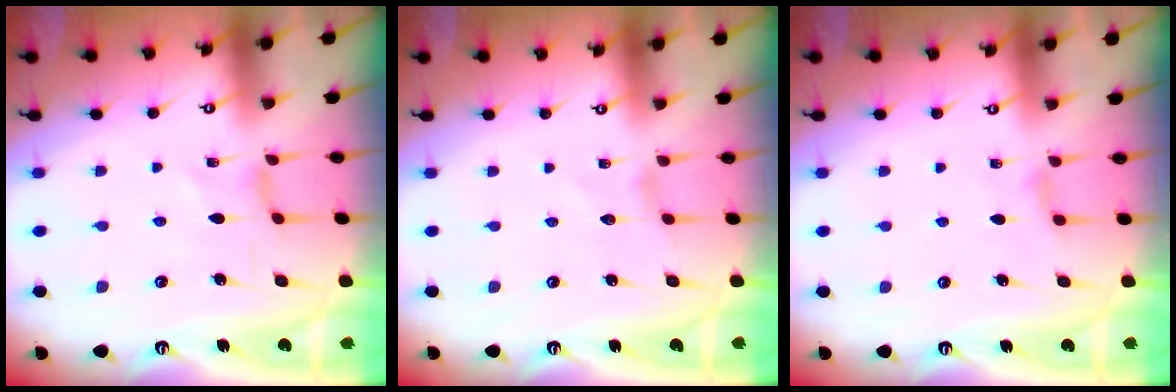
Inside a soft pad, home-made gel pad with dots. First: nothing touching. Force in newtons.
{"total": 0.0}
{"total": 4.4, "press": 4.4, "slide": 0.6}